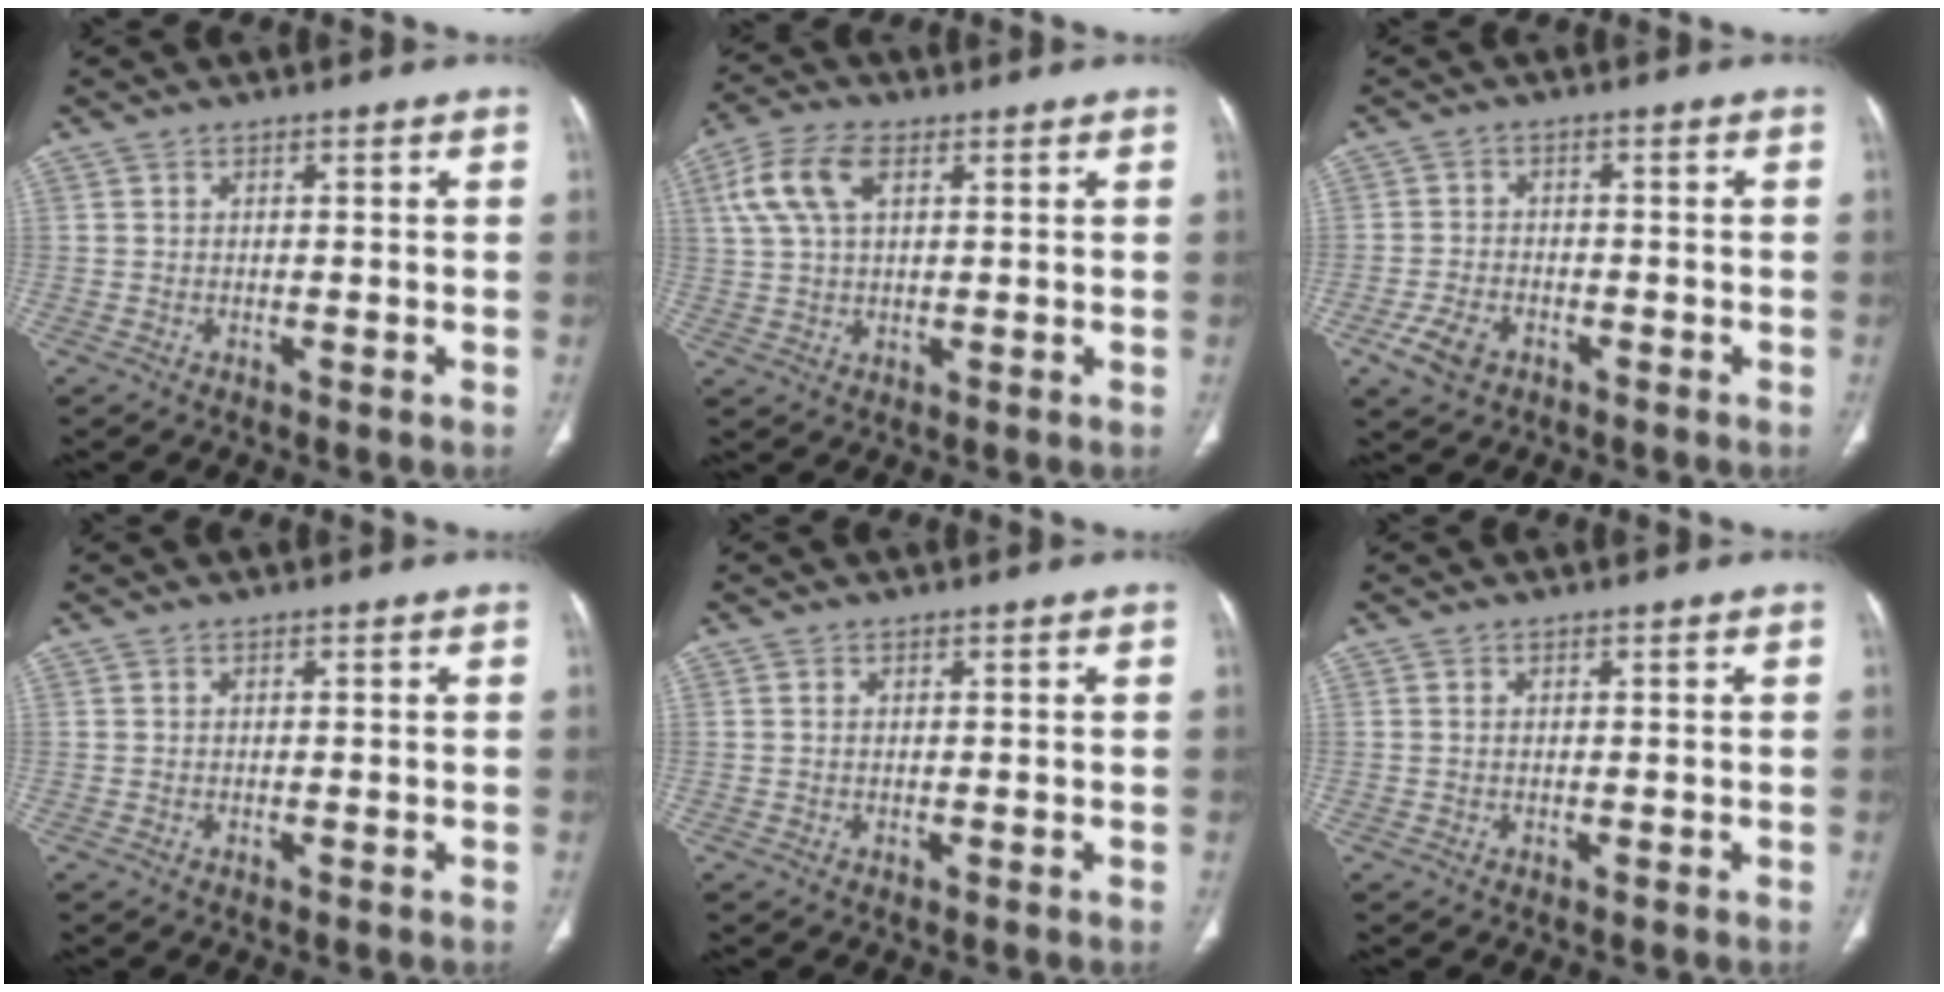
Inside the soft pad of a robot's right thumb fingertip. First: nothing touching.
{"total": 9.0, "force": [3.3, 4.7, 6.9], "torque": [-0.151, 0.013, 0.064]}
{"total": 5.3, "force": [-2.8, 3.4, 2.9], "torque": [-0.058, 0.011, -0.048]}
{"total": 0.0}
{"total": 0.0}
{"total": 0.0}